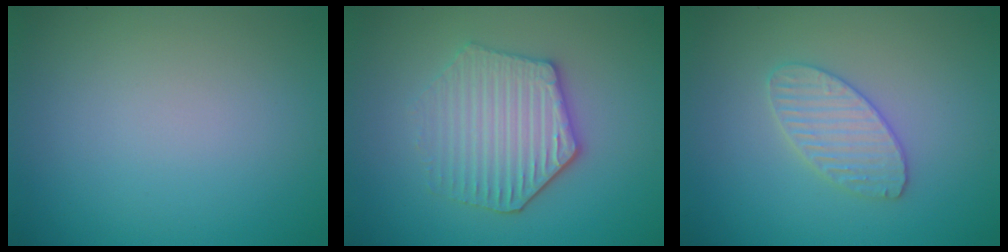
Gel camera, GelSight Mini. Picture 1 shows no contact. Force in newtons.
{"total": 4.4, "press": 4.0, "slide": 1.8}
{"total": 3.0, "press": 3.0, "slide": 0.2}